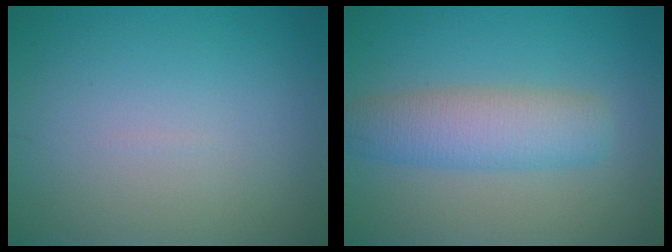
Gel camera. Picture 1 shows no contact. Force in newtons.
{"total": 4.7, "press": 4.7, "slide": 0.2}